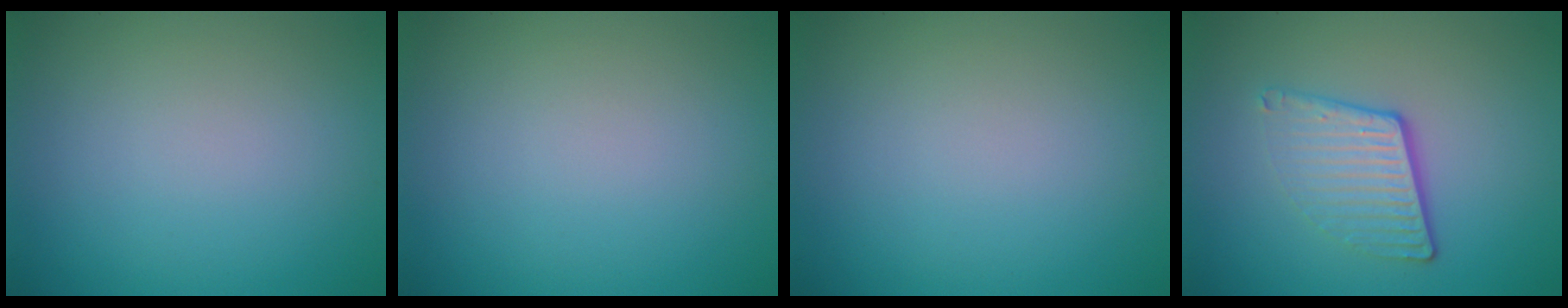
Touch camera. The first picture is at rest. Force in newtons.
{"total": 0.0}
{"total": 0.0}
{"total": 4.0, "press": 2.8, "slide": 2.9}